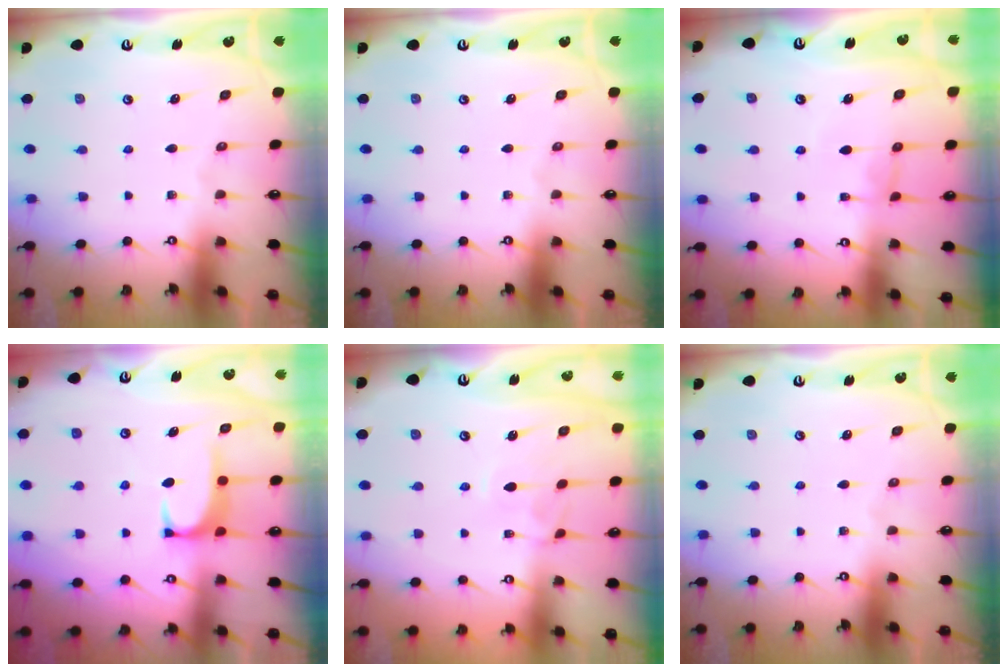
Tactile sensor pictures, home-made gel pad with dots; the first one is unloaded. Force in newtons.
{"total": 0.0}
{"total": 0.7, "press": 0.3, "slide": 0.6}
{"total": 0.6, "press": 0.4, "slide": 0.5}
{"total": 3.6, "press": 3.6, "slide": 0.5}
{"total": 0.0}